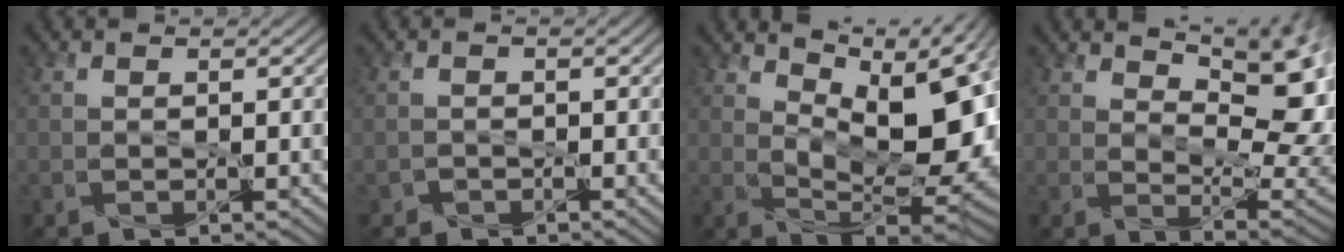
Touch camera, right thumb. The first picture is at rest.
{"total": 1.1, "force": [-0.8, 0.8, -0.1], "torque": [0.008, 0.000, -0.018]}
{"total": 13.0, "force": [5.1, 5.7, 10.5], "torque": [-0.173, 0.001, 0.091]}
{"total": 14.1, "force": [6.6, 6.3, 10.8], "torque": [-0.162, 0.006, 0.099]}